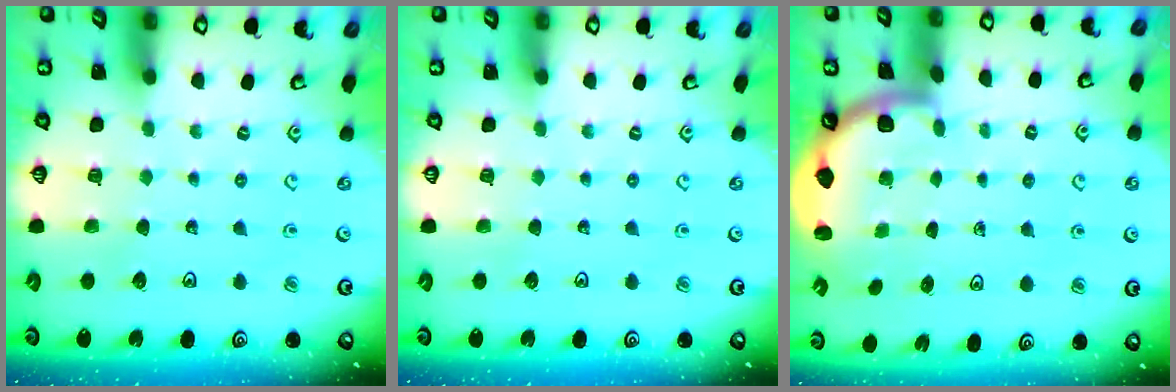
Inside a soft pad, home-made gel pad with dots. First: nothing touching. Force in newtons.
{"total": 0.0}
{"total": 1.6, "press": 1.6, "slide": 0.1}